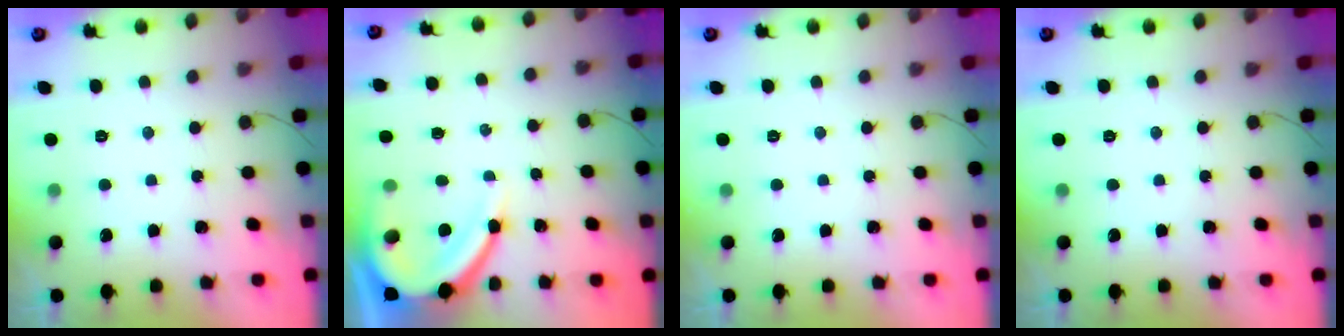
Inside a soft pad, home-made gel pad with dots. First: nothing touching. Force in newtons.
{"total": 11.3, "press": 11.2, "slide": 0.8}
{"total": 0.0}
{"total": 0.0}